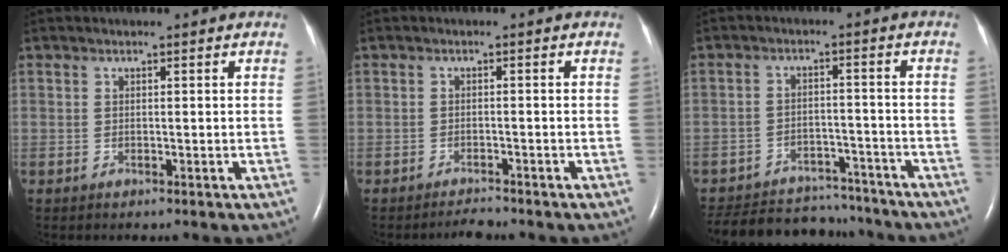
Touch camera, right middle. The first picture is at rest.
{"total": 1.6, "force": [-1.6, 0.0, 0.2], "torque": [-0.009, -0.007, -0.023]}
{"total": 16.8, "force": [-15.4, 5.1, 4.5], "torque": [-0.102, 0.000, -0.213]}